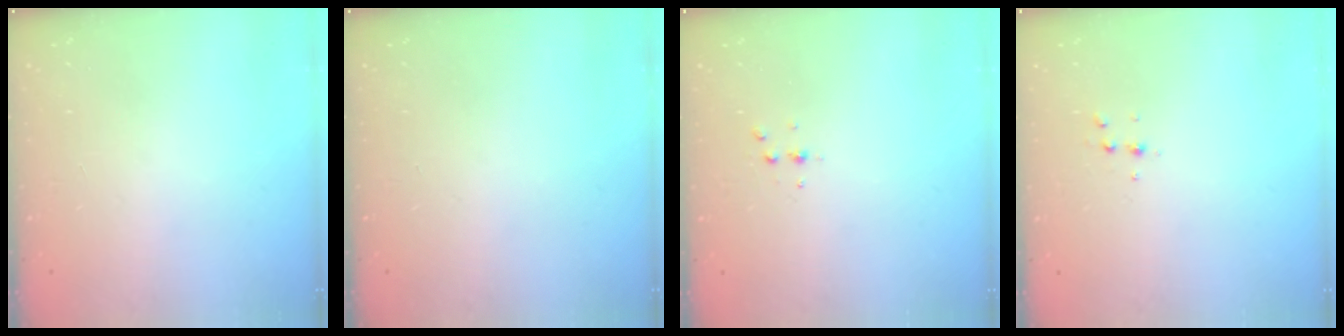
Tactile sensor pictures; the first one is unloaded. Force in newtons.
{"total": 0.0}
{"total": 3.5, "press": 3.5, "slide": 0.5}
{"total": 4.1, "press": 4.0, "slide": 1.1}